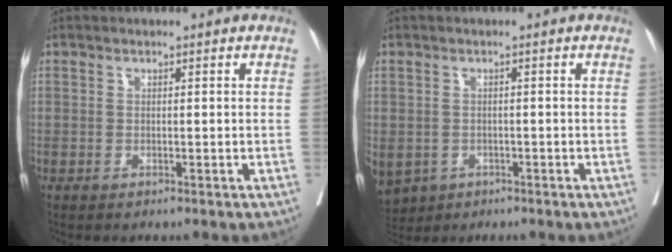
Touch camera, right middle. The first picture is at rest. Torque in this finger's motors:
{"motor_torque": [1.29, -0.85, 1.05, 0.21]}